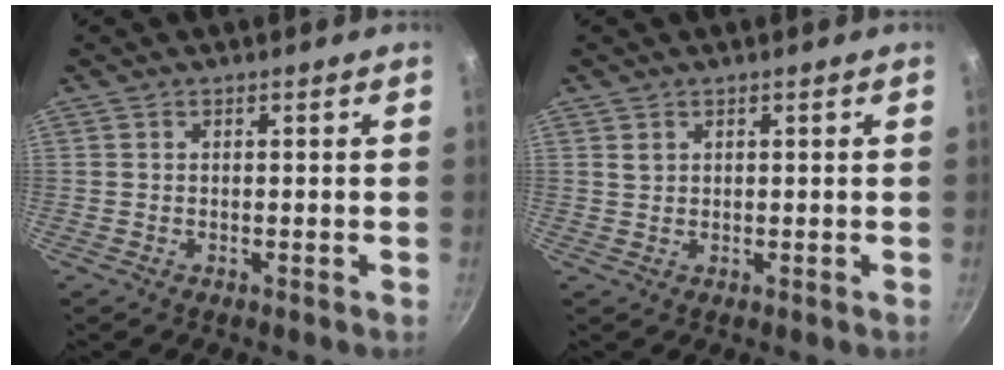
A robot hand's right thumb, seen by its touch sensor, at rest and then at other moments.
{"total": 1.1, "force": [0.6, 0.8, 0.5], "torque": [-0.005, 0.001, 0.013]}